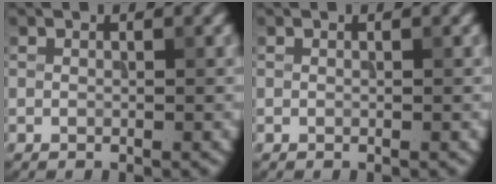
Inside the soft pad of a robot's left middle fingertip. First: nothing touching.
{"total": 0.0}